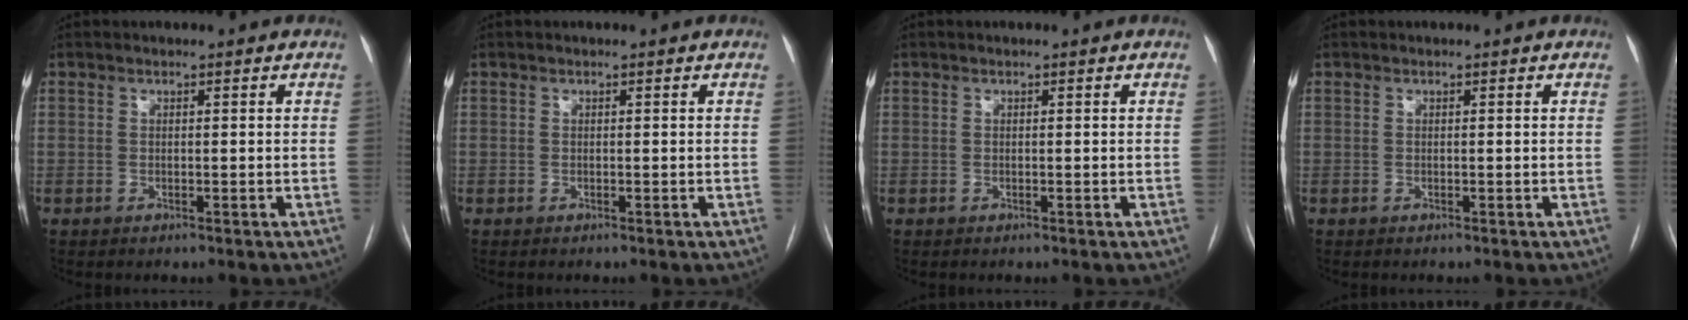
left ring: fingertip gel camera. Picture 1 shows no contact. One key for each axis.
{"total": 0.0}
{"total": 0.0}
{"total": 0.0}